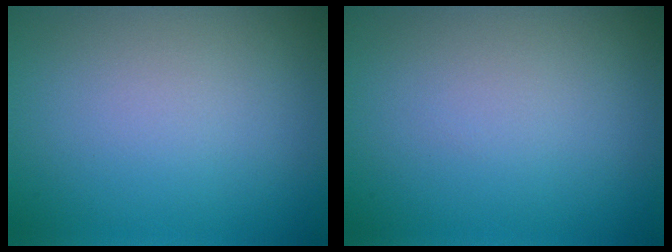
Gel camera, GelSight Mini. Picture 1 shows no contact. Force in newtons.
{"total": 0.0}